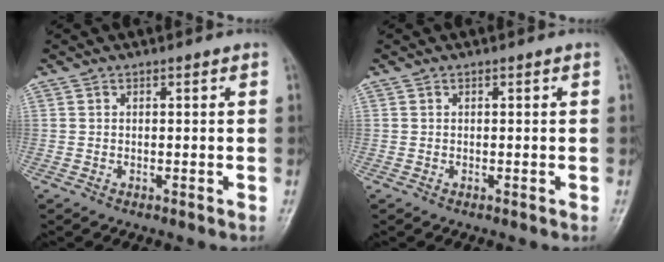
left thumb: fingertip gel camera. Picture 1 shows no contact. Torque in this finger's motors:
{"motor_torque": [0.00, 0.00, 0.01, -0.01, 0.00]}